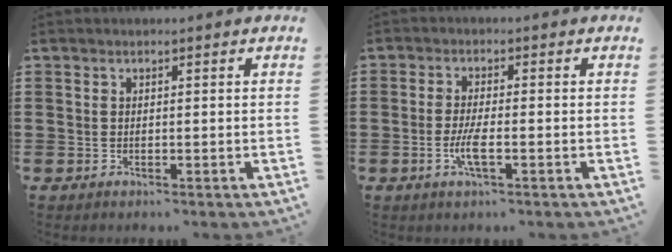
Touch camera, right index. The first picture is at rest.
{"total": 3.8, "force": [-1.3, 0.7, 3.5], "torque": [-0.082, -0.009, -0.029]}